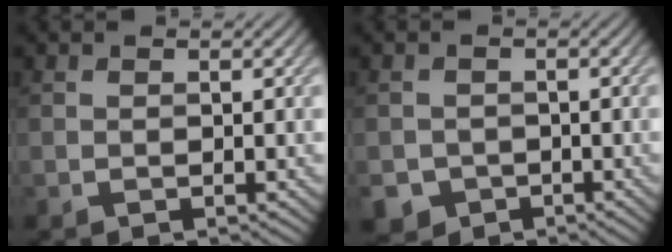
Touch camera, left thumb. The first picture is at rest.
{"total": 3.1, "force": [-1.6, 2.5, 0.6], "torque": [-0.012, -0.009, -0.033]}